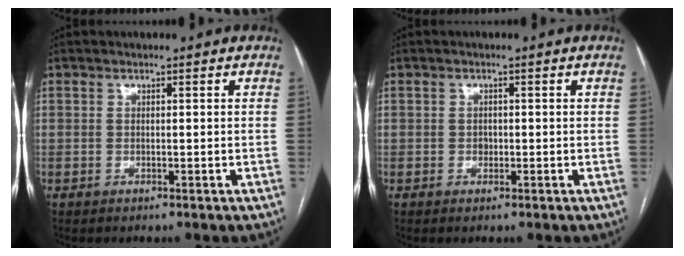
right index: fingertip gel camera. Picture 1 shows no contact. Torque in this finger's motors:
{"motor_torque": [0.44, 0.29, -0.01, 0.01]}